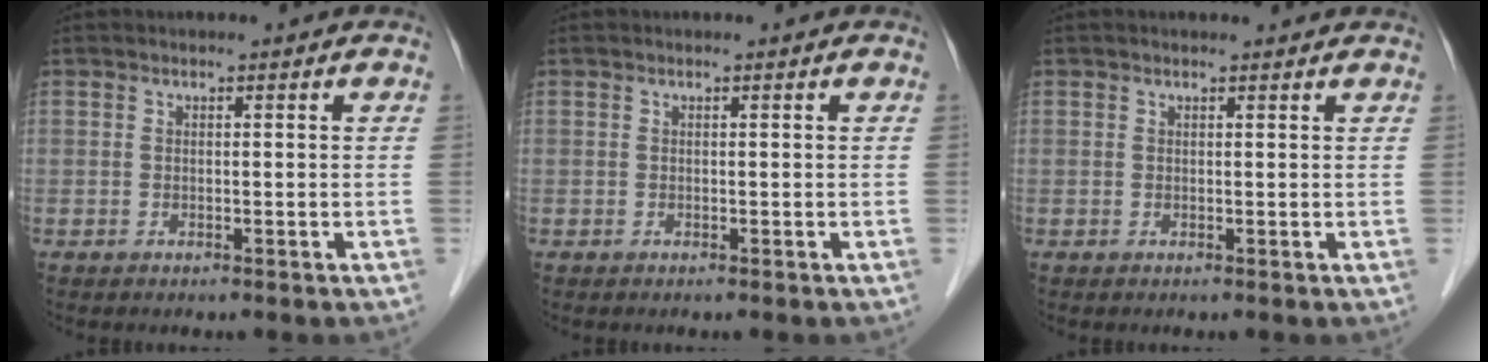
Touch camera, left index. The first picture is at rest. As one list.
[{"total": 0.0}, {"total": 2.1, "force": [2.0, 0.3, 0.5], "torque": [-0.011, 0.009, 0.019]}]